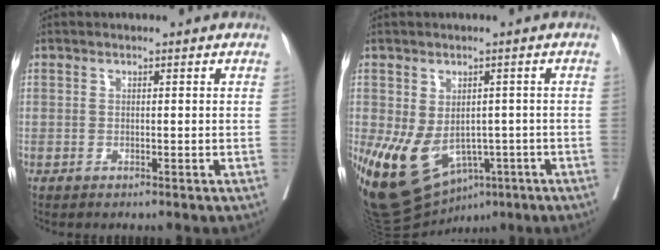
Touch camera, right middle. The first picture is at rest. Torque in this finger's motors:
{"motor_torque": [0.69, 0.13, 1.06, 0.21]}